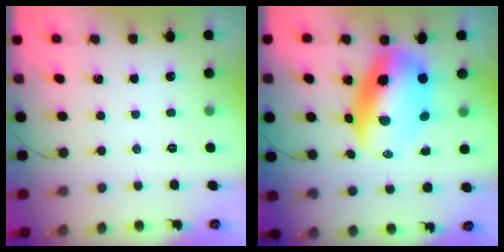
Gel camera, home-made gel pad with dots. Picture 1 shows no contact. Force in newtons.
{"total": 14.9, "press": 14.4, "slide": 3.8}